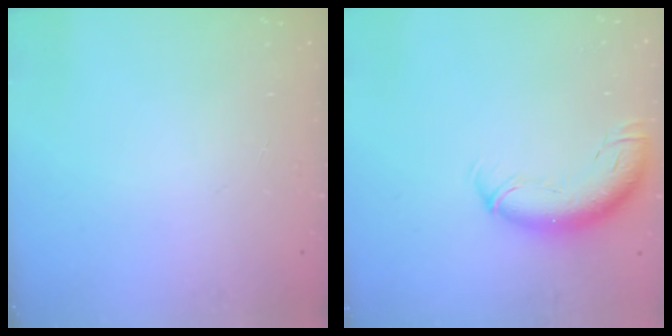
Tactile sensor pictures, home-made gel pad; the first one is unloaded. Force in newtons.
{"total": 12.1, "press": 11.7, "slide": 3.1}